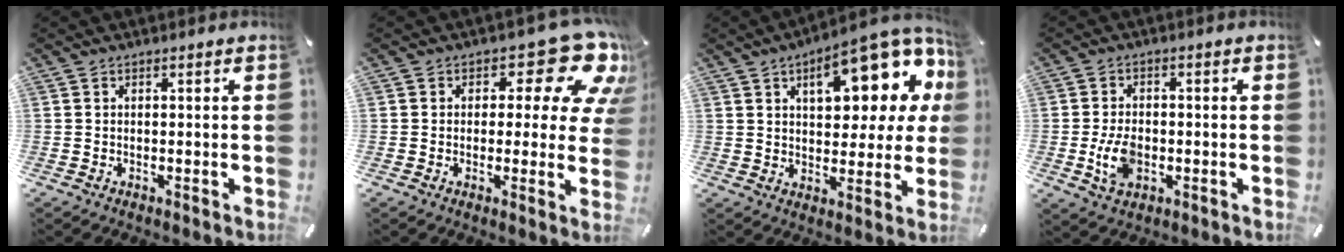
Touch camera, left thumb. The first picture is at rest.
{"total": 12.9, "force": [6.8, 6.2, 9.0], "torque": [-0.105, -0.047, 0.111]}
{"total": 18.8, "force": [8.8, 9.1, 14.0], "torque": [-0.178, -0.047, 0.140]}
{"total": 7.2, "force": [-1.5, 4.9, 5.1], "torque": [-0.102, 0.002, -0.027]}